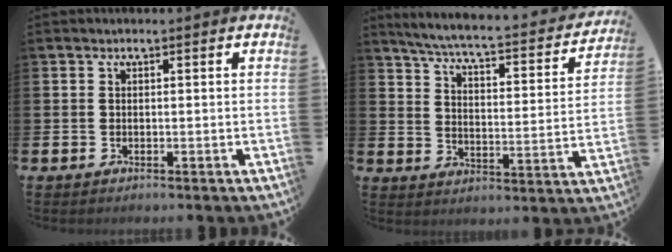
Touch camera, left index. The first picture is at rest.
{"total": 5.0, "force": [4.4, 0.3, 2.2], "torque": [-0.071, -0.038, 0.067]}